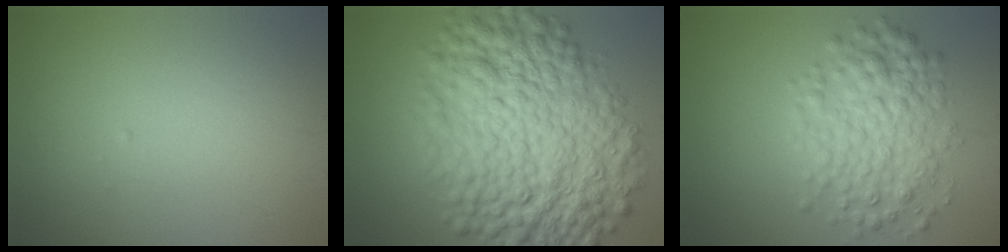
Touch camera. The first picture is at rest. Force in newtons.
{"total": 11.8, "press": 11.8, "slide": 0.0}
{"total": 5.2, "press": 5.2, "slide": 0.1}